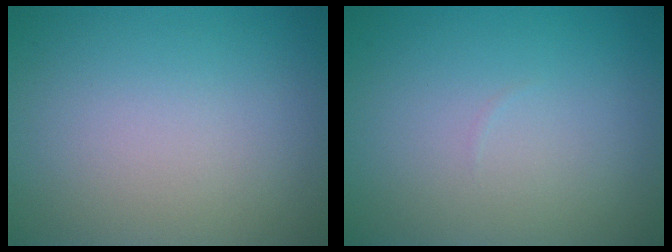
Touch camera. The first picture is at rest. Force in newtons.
{"total": 0.0}